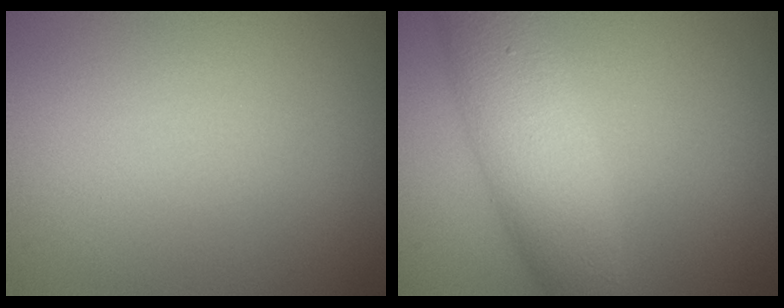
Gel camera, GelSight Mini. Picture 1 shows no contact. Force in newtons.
{"total": 6.0, "press": 6.0, "slide": 0.3}